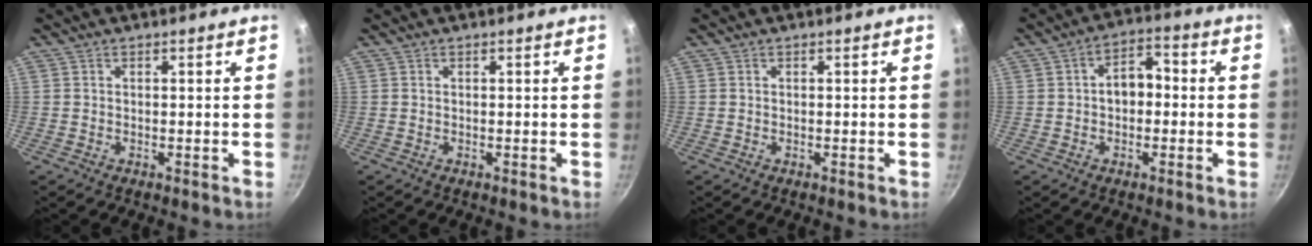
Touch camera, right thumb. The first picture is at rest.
{"total": 0.0}
{"total": 0.0}
{"total": 6.6, "force": [-0.1, 4.4, 5.0], "torque": [-0.061, 0.025, -0.014]}